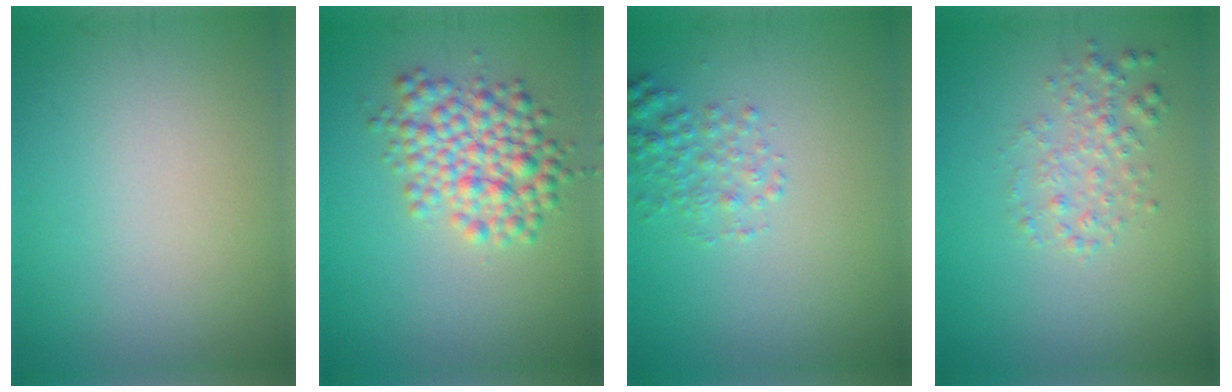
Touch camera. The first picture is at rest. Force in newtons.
{"total": 5.0, "press": 5.0, "slide": 0.1}
{"total": 2.0, "press": 2.0, "slide": 0.1}
{"total": 2.1, "press": 2.1, "slide": 0.0}